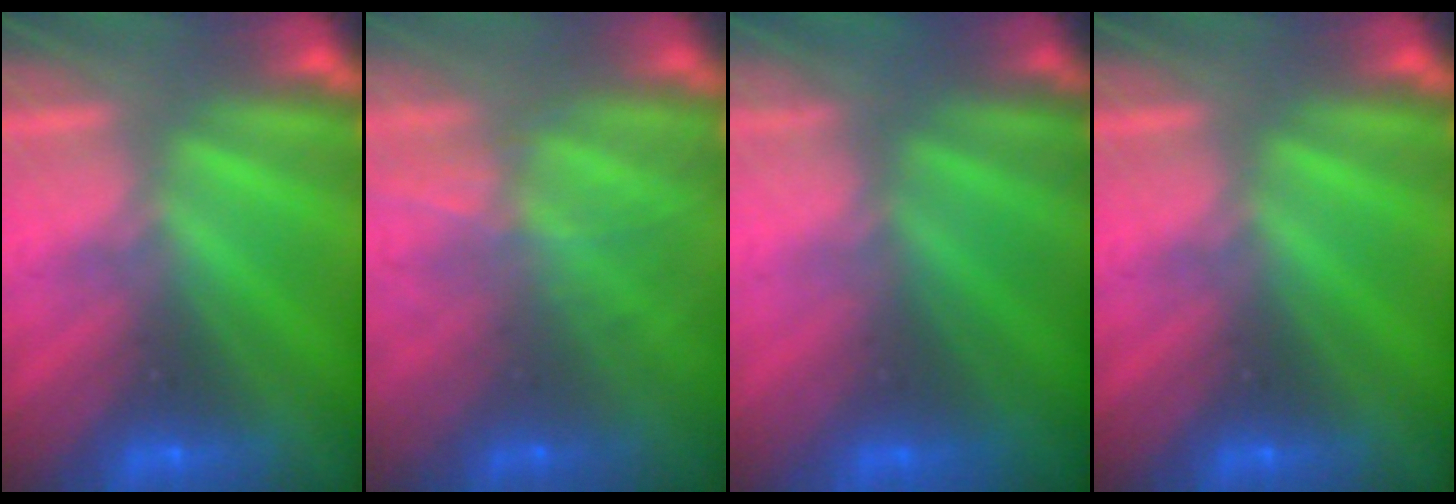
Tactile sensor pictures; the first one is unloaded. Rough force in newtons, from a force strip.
{"total": 7.6}
{"total": 2.4}
{"total": 0.0}